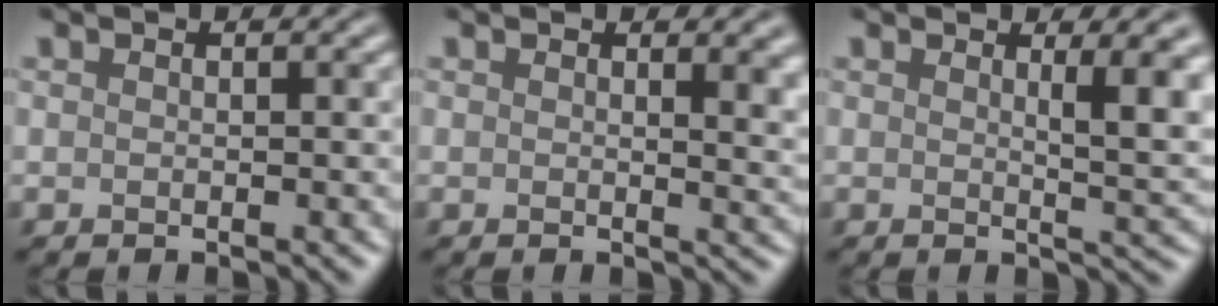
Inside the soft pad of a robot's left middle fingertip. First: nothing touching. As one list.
[{"total": 3.4, "force": [1.3, 1.5, 2.8], "torque": [-0.021, -0.001, 0.018]}, {"total": 4.0, "force": [1.4, 1.0, 3.7], "torque": [-0.047, -0.007, 0.023]}]